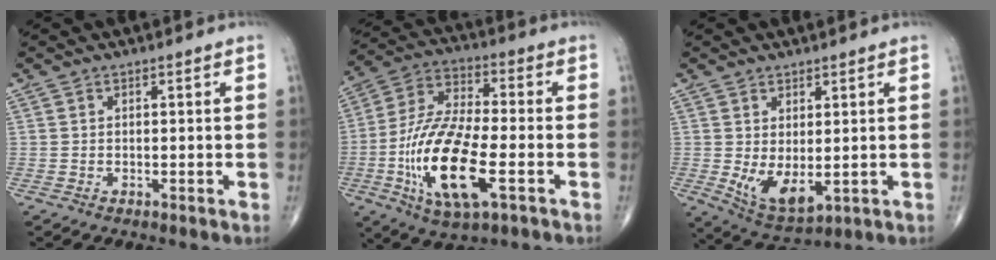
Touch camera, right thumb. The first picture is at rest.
{"total": 19.1, "force": [-5.7, 6.9, 16.9], "torque": [-0.341, 0.015, -0.100]}
{"total": 7.7, "force": [-0.3, 3.7, 6.7], "torque": [-0.108, -0.018, 0.014]}